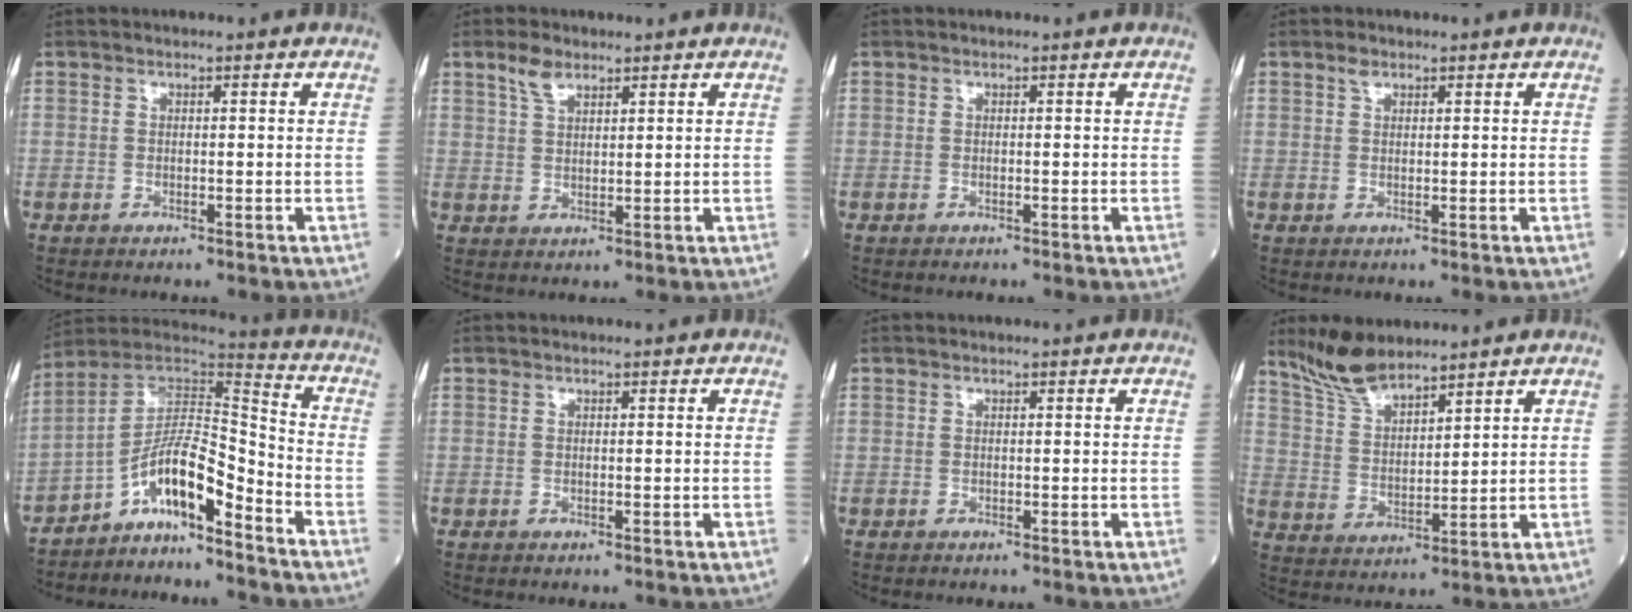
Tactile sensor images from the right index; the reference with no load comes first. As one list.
[{"total": 3.4, "force": [2.4, 1.3, 1.9], "torque": [-0.042, 0.007, 0.050]}, {"total": 0.0}, {"total": 1.2, "force": [0.8, 0.7, 0.6], "torque": [-0.012, 0.003, 0.015]}, {"total": 11.2, "force": [-7.6, 1.9, 8.0], "torque": [-0.139, 0.032, -0.135]}, {"total": 0.0}, {"total": 0.0}, {"total": 8.1, "force": [7.3, 1.7, 3.2], "torque": [-0.071, 0.003, 0.151]}]